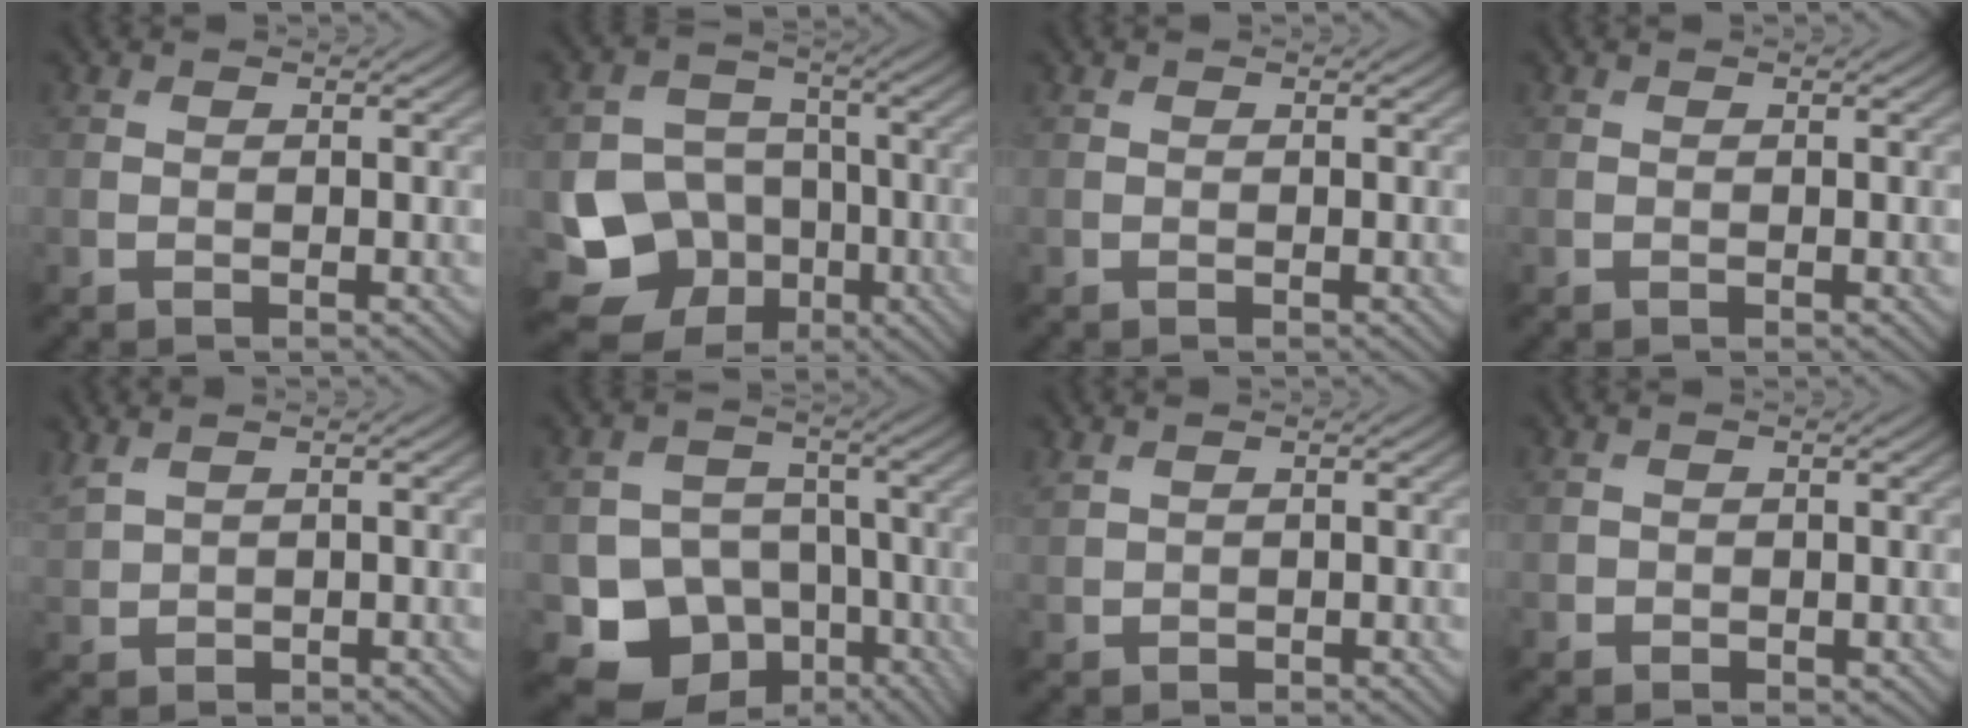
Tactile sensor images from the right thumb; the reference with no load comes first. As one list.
[{"total": 11.3, "force": [-5.2, 9.0, 4.6], "torque": [-0.100, -0.038, -0.093]}, {"total": 0.0}, {"total": 0.0}, {"total": 2.6, "force": [1.8, 1.1, 1.6], "torque": [-0.051, 0.009, 0.042]}, {"total": 10.2, "force": [-4.6, 8.1, 4.2], "torque": [-0.075, -0.030, -0.081]}, {"total": 1.3, "force": [0.9, 0.7, 0.7], "torque": [-0.022, 0.003, 0.025]}, {"total": 1.1, "force": [0.0, 1.1, 0.2], "torque": [-0.003, -0.008, -0.001]}]